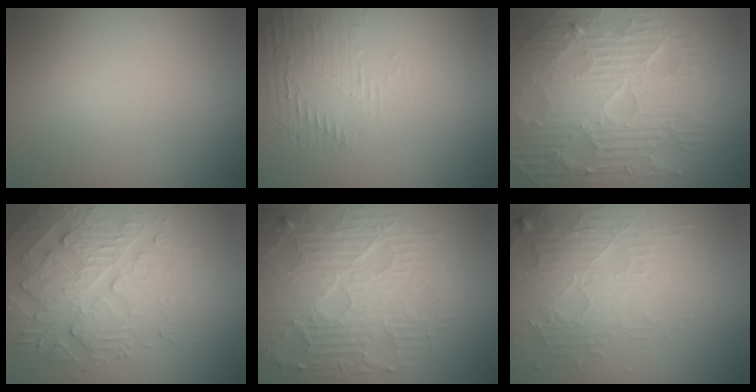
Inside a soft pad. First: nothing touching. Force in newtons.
{"total": 1.7, "press": 0.6, "slide": 1.6}
{"total": 10.7, "press": 7.0, "slide": 8.1}
{"total": 4.8, "press": 4.2, "slide": 2.4}
{"total": 7.8, "press": 6.0, "slide": 4.9}
{"total": 3.8, "press": 3.6, "slide": 1.2}